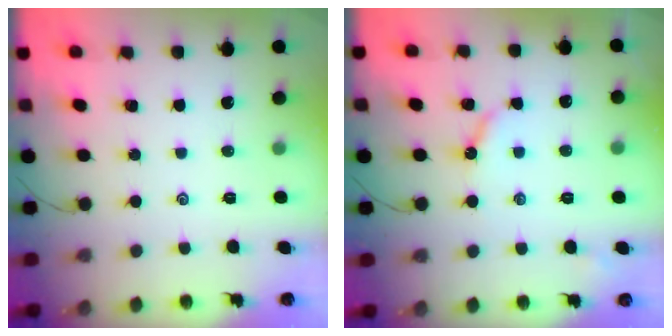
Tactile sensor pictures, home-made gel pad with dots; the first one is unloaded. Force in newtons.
{"total": 5.1, "press": 5.1, "slide": 0.5}